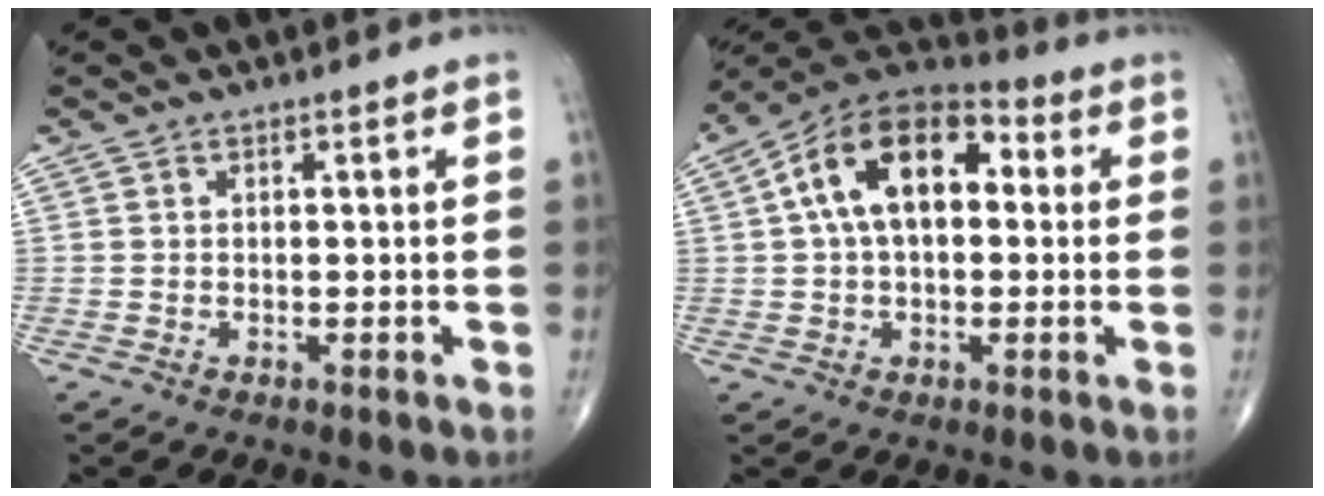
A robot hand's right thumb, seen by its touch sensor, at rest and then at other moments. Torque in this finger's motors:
{"motor_torque": [-0.37, 1.66, 0.90, 0.12, 0.14]}